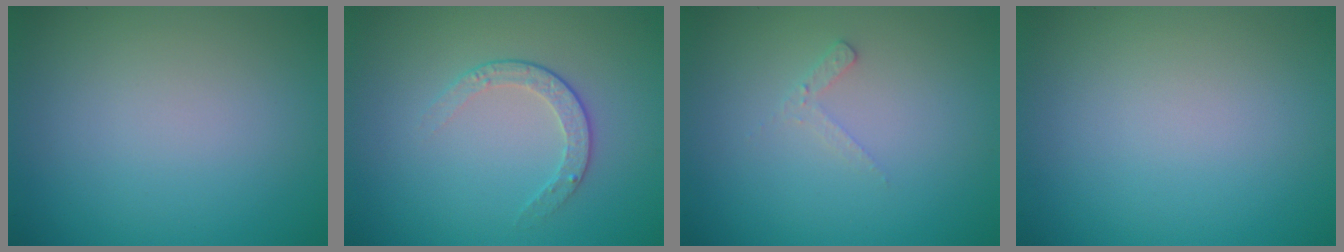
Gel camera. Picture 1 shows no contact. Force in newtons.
{"total": 2.1, "press": 1.4, "slide": 1.5}
{"total": 1.2, "press": 1.1, "slide": 0.3}
{"total": 0.0}